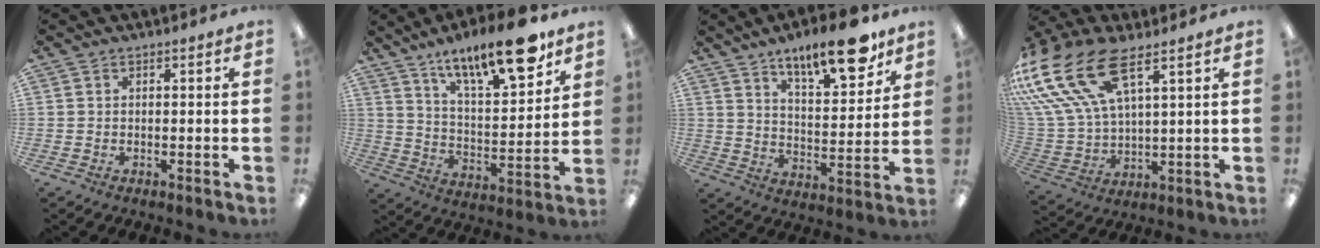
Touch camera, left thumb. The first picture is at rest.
{"total": 18.4, "force": [13.5, 5.4, 11.3], "torque": [-0.169, -0.081, 0.219]}
{"total": 15.8, "force": [11.8, 4.8, 9.4], "torque": [-0.130, -0.071, 0.192]}
{"total": 20.2, "force": [11.9, 9.4, 13.4], "torque": [-0.309, -0.057, 0.217]}